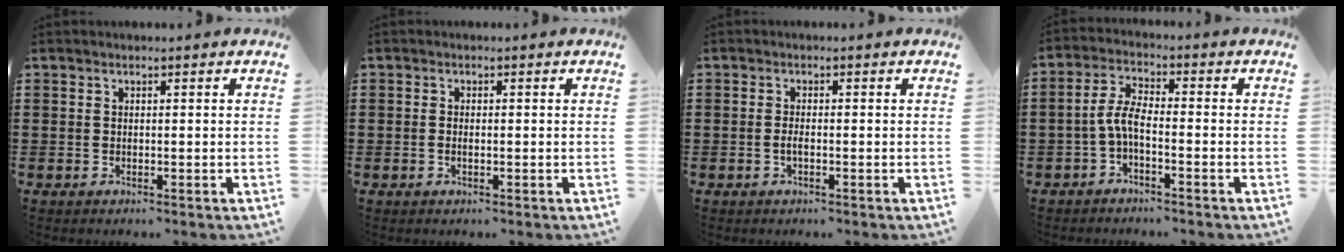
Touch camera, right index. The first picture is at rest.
{"total": 0.7, "force": [-0.2, 0.2, 0.7], "torque": [-0.014, -0.003, -0.002]}
{"total": 1.5, "force": [-0.5, 0.3, 1.4], "torque": [-0.026, -0.001, -0.008]}
{"total": 4.6, "force": [-1.7, 1.5, 4.0], "torque": [-0.095, 0.001, -0.039]}